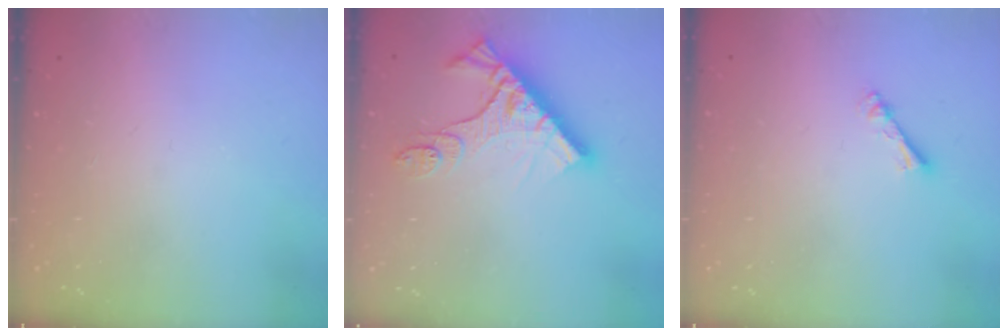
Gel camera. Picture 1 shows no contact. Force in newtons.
{"total": 12.8, "press": 12.7, "slide": 1.3}
{"total": 2.4, "press": 2.4, "slide": 0.4}